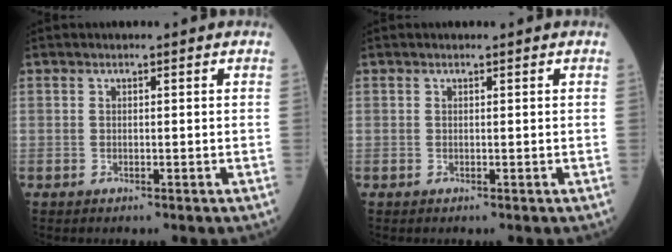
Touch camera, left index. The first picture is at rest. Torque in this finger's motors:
{"motor_torque": [-0.01, 0.06, -0.01, -0.01]}